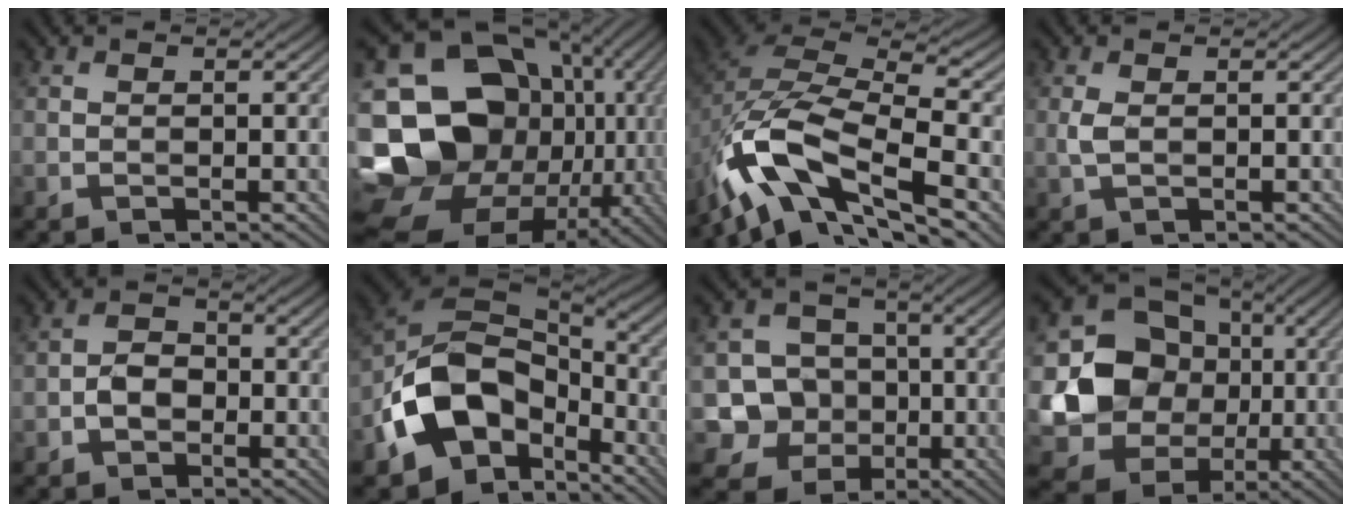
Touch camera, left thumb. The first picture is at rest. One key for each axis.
{"total": 22.3, "fx": -3.2, "fy": 18.5, "fz": 12.0, "tx": -0.267, "ty": -0.001, "tz": -0.068}
{"total": 13.8, "fx": -6.9, "fy": 6.3, "fz": 10.1, "tx": -0.201, "ty": -0.010, "tz": -0.129}
{"total": 1.5, "fx": 0.1, "fy": 0.5, "fz": 1.4, "tx": -0.042, "ty": 0.003, "tz": 0.004}
{"total": 2.9, "fx": -1.2, "fy": 2.1, "fz": 1.6, "tx": -0.028, "ty": 0.005, "tz": -0.025}
{"total": 13.5, "fx": -5.6, "fy": 9.1, "fz": 8.2, "tx": -0.161, "ty": -0.015, "tz": -0.113}
{"total": 9.4, "fx": -2.3, "fy": 8.8, "fz": 2.5, "tx": -0.080, "ty": 0.004, "tz": -0.069}
{"total": 15.2, "fx": 0.2, "fy": 14.0, "fz": 6.0, "tx": -0.145, "ty": -0.027, "tz": -0.002}